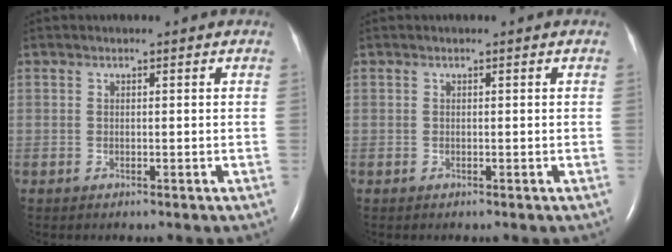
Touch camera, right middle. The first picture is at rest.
{"total": 0.0}